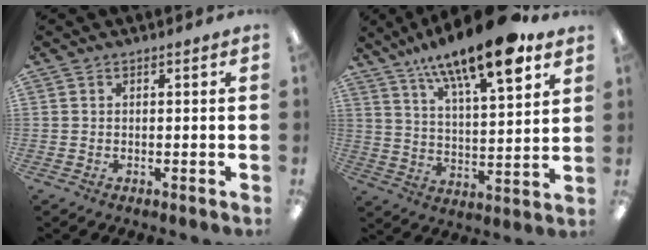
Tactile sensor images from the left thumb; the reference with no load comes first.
{"total": 18.1, "force": [13.0, 4.6, 11.6], "torque": [-0.187, -0.078, 0.211]}